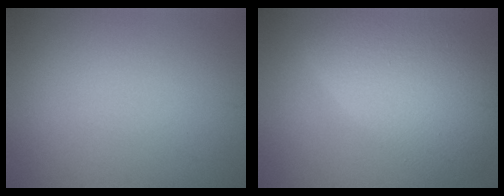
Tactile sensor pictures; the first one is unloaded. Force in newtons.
{"total": 8.2, "press": 8.2, "slide": 0.5}